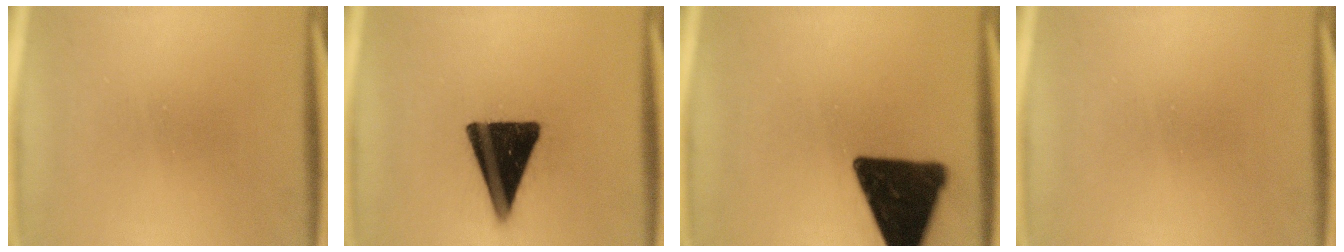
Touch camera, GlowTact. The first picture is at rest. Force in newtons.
{"total": 17.4}
{"total": 17.6}
{"total": 0.0}